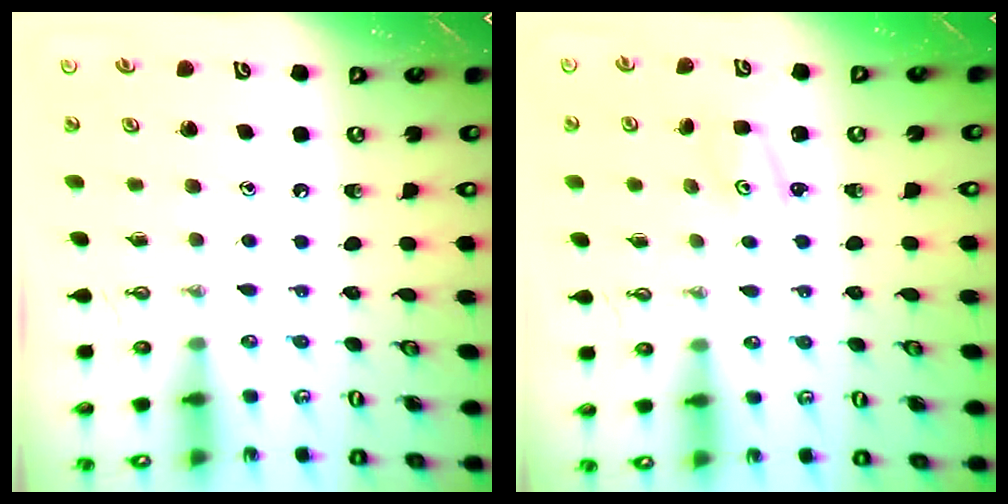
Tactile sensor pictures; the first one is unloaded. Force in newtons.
{"total": 1.6, "press": 1.6, "slide": 0.2}